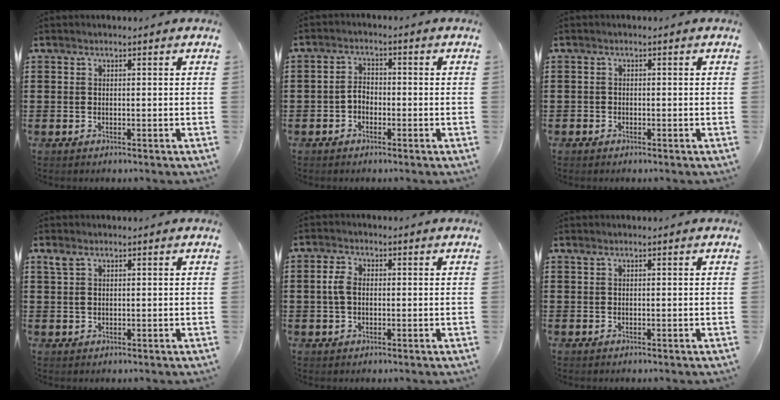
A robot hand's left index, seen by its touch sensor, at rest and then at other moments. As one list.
[{"total": 2.4, "force": [-1.0, 1.7, 1.5], "torque": [-0.039, 0.004, -0.025]}, {"total": 0.8, "force": [-0.6, 0.5, 0.0], "torque": [-0.003, 0.003, -0.014]}, {"total": 1.5, "force": [0.6, 1.0, 1.0], "torque": [-0.025, 0.008, 0.010]}, {"total": 3.5, "force": [0.3, 2.1, 2.7], "torque": [-0.063, 0.007, 0.002]}, {"total": 0.0}]